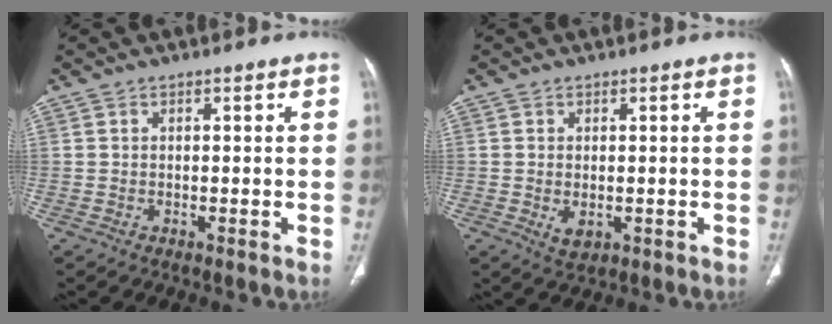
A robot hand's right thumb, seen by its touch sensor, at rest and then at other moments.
{"total": 2.8, "force": [-0.5, 1.8, 2.1], "torque": [-0.036, -0.006, 0.001]}